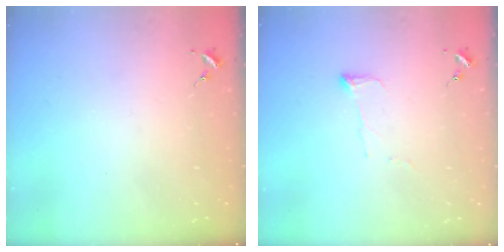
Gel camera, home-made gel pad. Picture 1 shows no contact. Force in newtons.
{"total": 5.0, "press": 5.0, "slide": 0.7}